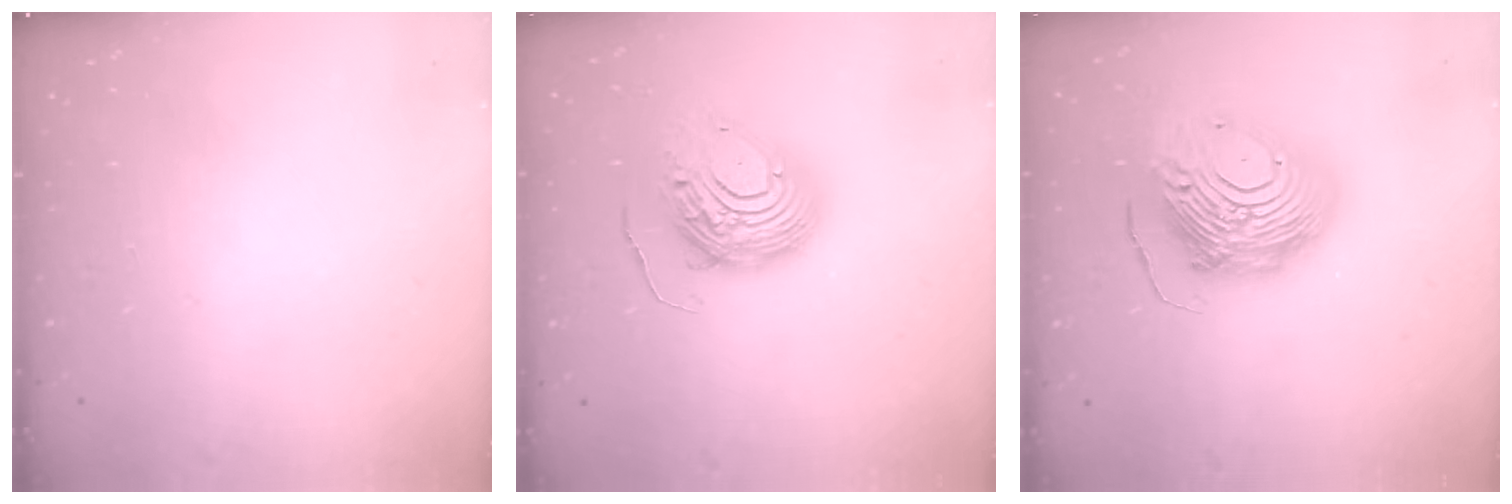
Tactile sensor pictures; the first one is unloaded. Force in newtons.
{"total": 11.8, "press": 11.8, "slide": 1.3}
{"total": 19.8, "press": 19.7, "slide": 1.9}